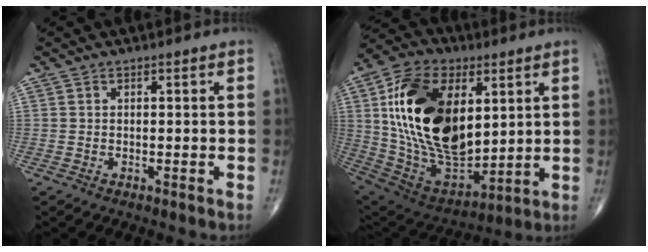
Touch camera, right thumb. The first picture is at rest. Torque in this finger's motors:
{"motor_torque": [2.31, 2.70, 2.22, 0.54, 0.54]}